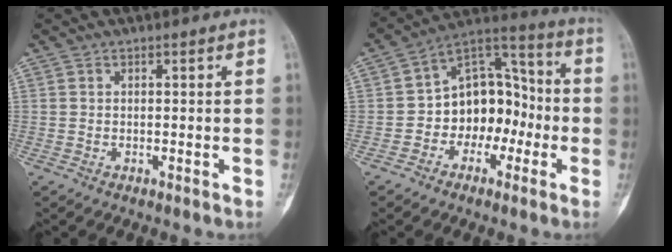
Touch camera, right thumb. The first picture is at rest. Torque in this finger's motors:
{"motor_torque": [0.03, 0.29, 0.67, -0.89, 0.03]}